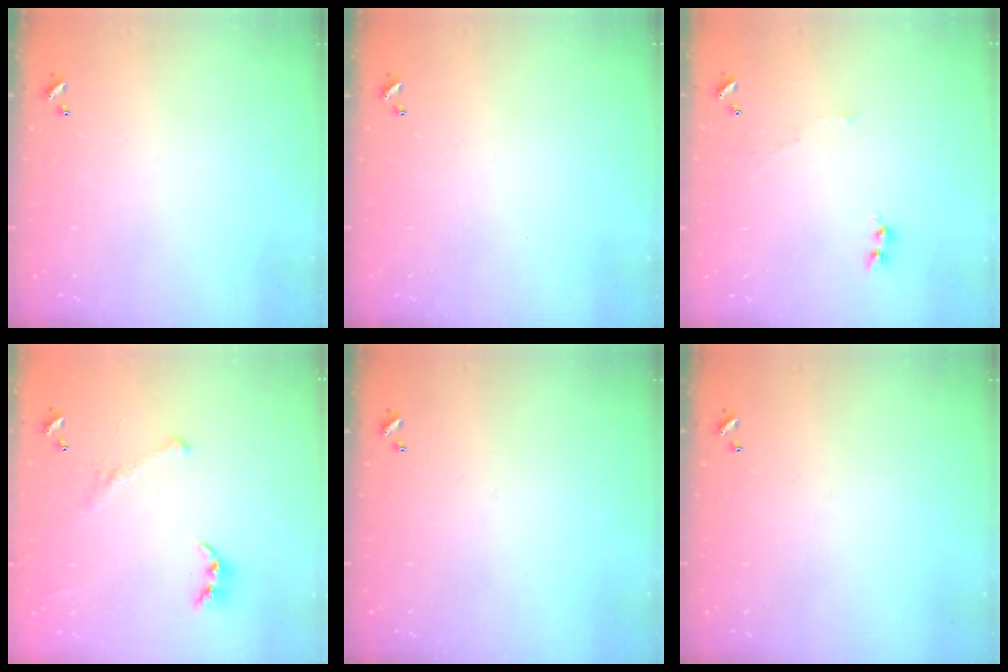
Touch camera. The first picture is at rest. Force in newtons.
{"total": 0.0}
{"total": 3.8, "press": 3.7, "slide": 0.6}
{"total": 2.3, "press": 2.1, "slide": 1.0}
{"total": 0.0}
{"total": 0.0}